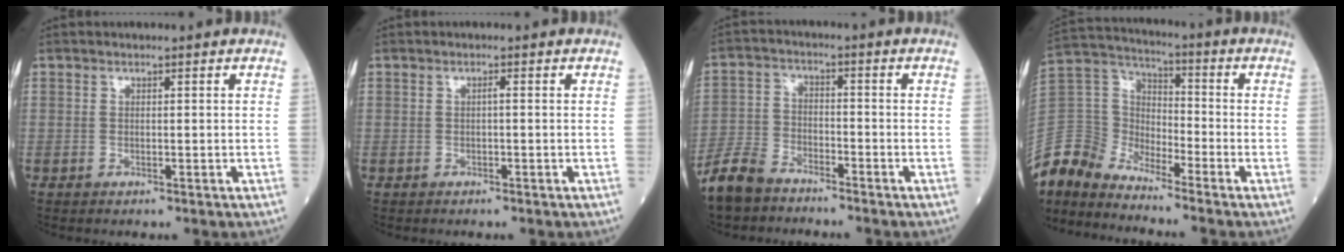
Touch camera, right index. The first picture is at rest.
{"total": 0.5, "force": [-0.1, 0.0, 0.5], "torque": [-0.010, 0.001, -0.001]}
{"total": 7.3, "force": [-6.2, 2.7, 2.5], "torque": [-0.062, -0.015, -0.126]}
{"total": 11.6, "force": [-11.0, 3.4, 1.5], "torque": [-0.052, 0.047, -0.225]}